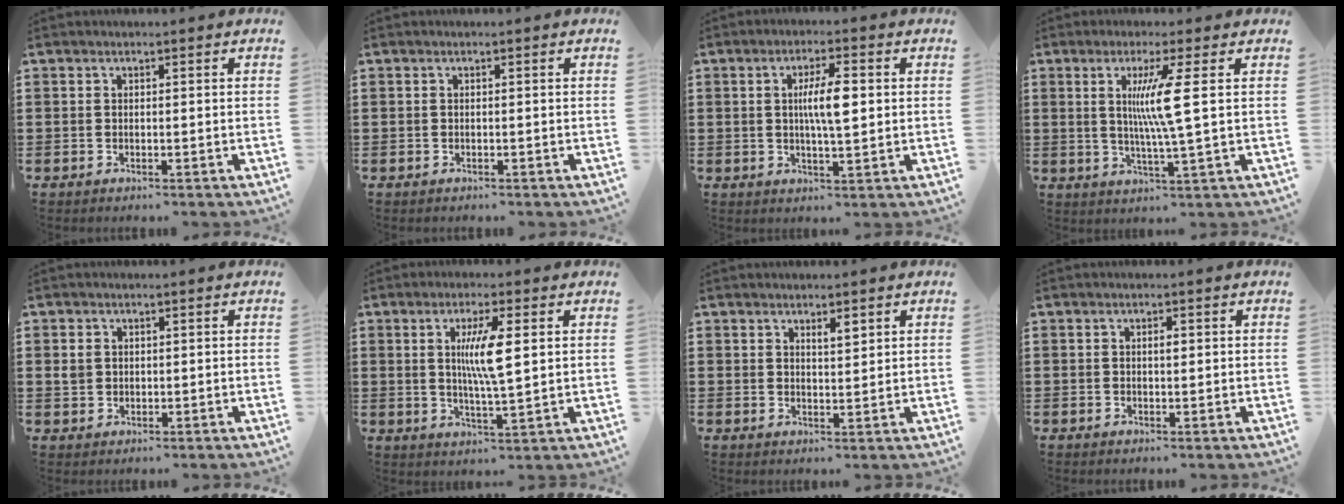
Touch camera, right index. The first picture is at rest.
{"total": 0.0}
{"total": 6.3, "force": [0.9, 1.4, 6.0], "torque": [-0.114, 0.007, 0.011]}
{"total": 7.5, "force": [1.3, -0.8, 7.3], "torque": [-0.148, -0.011, 0.013]}
{"total": 1.7, "force": [0.3, 1.5, 0.8], "torque": [-0.019, 0.008, 0.006]}
{"total": 6.7, "force": [1.5, 0.9, 6.5], "torque": [-0.133, -0.004, 0.019]}
{"total": 2.2, "force": [1.7, 0.7, 1.2], "torque": [-0.010, -0.003, 0.026]}
{"total": 1.2, "force": [0.2, 0.4, 1.1], "torque": [-0.021, 0.002, 0.003]}